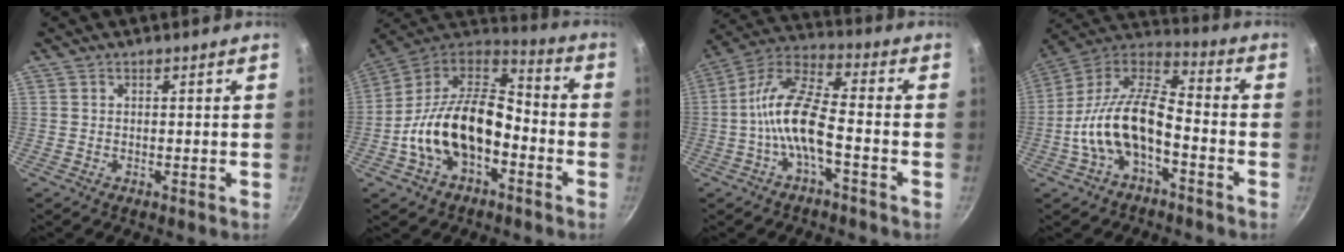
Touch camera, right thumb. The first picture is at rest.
{"total": 20.0, "force": [-5.2, 12.3, 14.9], "torque": [-0.252, 0.059, -0.106]}
{"total": 11.9, "force": [-3.5, 4.2, 10.6], "torque": [-0.214, 0.041, -0.081]}
{"total": 16.2, "force": [-4.9, 8.3, 13.1], "torque": [-0.235, 0.059, -0.106]}